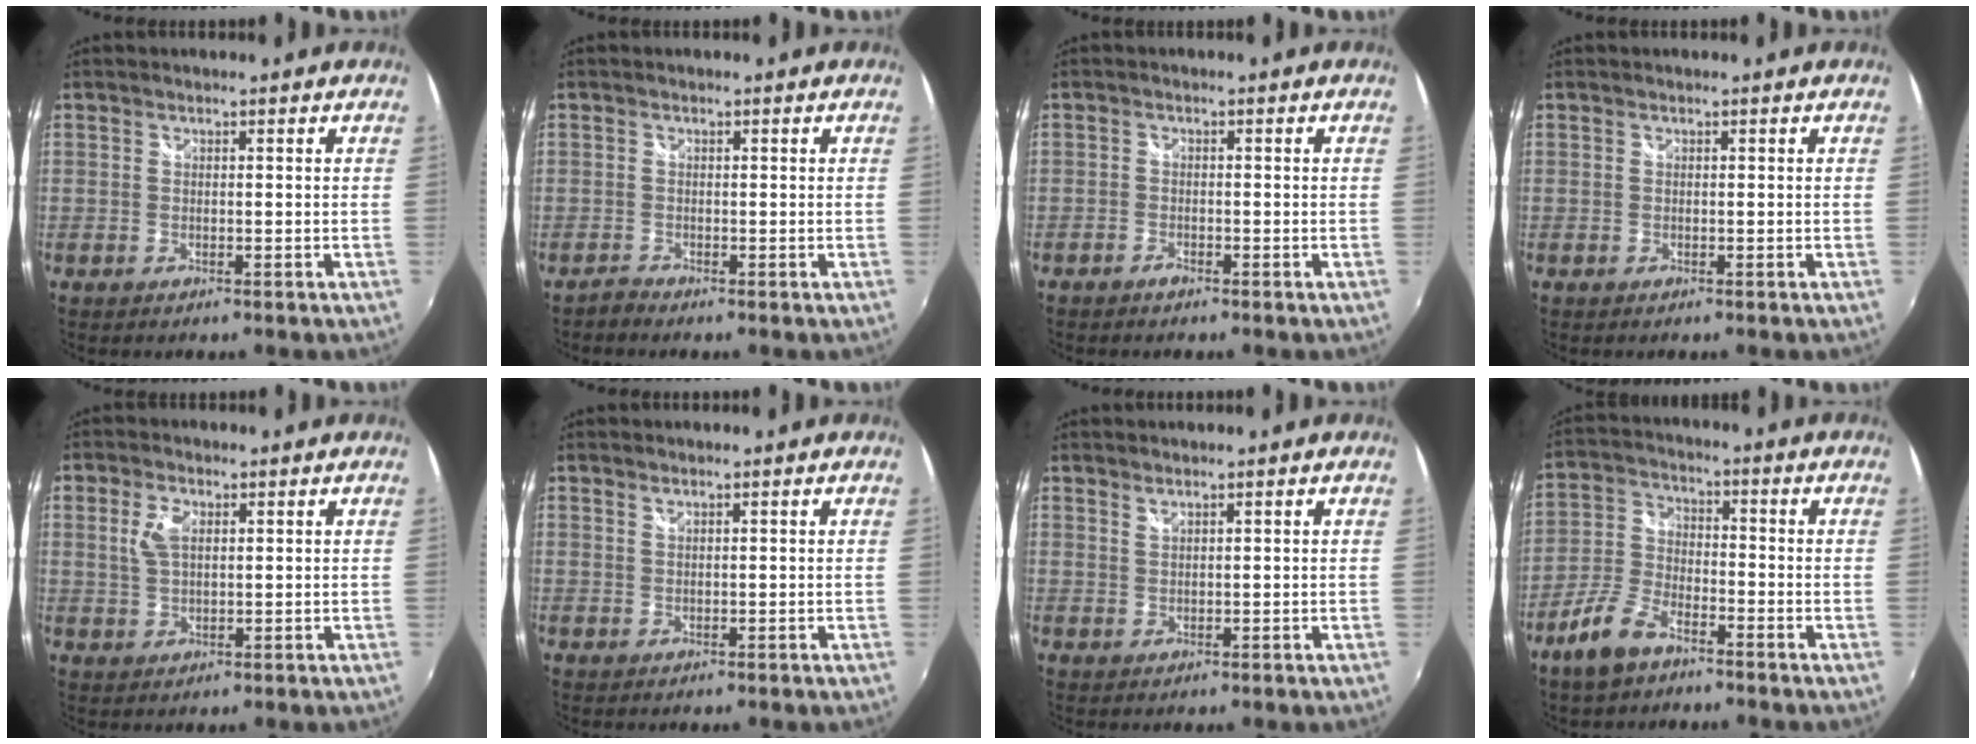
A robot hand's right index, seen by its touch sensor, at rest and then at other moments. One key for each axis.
{"total": 1.1, "fx": -1.0, "fy": 0.4, "fz": -0.3, "tx": 0.005, "ty": 0.003, "tz": -0.022}
{"total": 1.4, "fx": -1.2, "fy": 0.6, "fz": 0.4, "tx": -0.013, "ty": 0.000, "tz": -0.025}
{"total": 0.0}
{"total": 4.2, "fx": 1.3, "fy": 2.4, "fz": 3.2, "tx": -0.064, "ty": 0.006, "tz": 0.026}
{"total": 0.6, "fx": 0.6, "fy": 0.0, "fz": 0.2, "tx": -0.002, "ty": 0.001, "tz": 0.011}
{"total": 1.0, "fx": 1.0, "fy": 0.1, "fz": 0.3, "tx": -0.004, "ty": 0.001, "tz": 0.018}
{"total": 8.1, "fx": -5.7, "fy": 3.5, "fz": 4.7, "tx": -0.111, "ty": 0.003, "tz": -0.113}